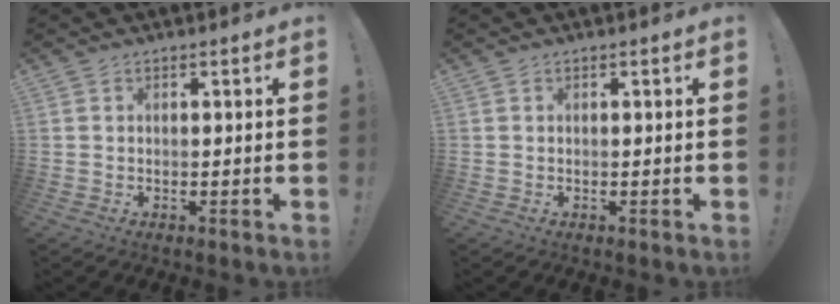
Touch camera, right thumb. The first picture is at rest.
{"total": 0.0}